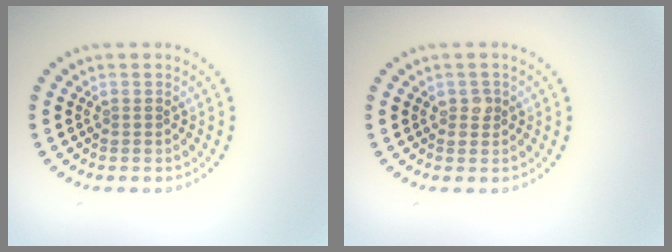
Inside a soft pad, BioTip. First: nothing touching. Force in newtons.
{"total": 1.1, "press": 1.1, "slide": 0.2}